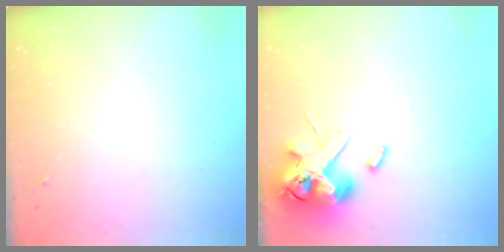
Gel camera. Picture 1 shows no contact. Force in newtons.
{"total": 14.5, "press": 14.3, "slide": 2.4}